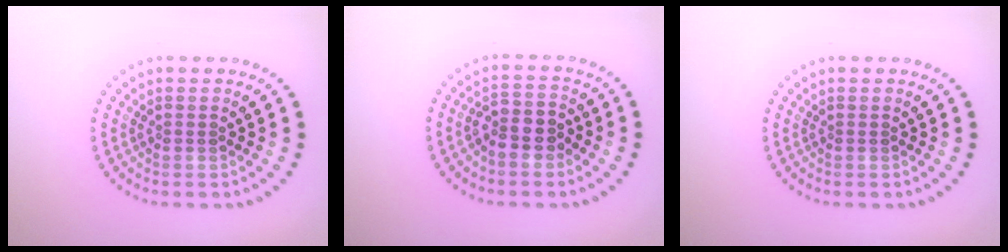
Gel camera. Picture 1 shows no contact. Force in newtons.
{"total": 2.9, "press": 2.6, "slide": 1.2}
{"total": 0.0}